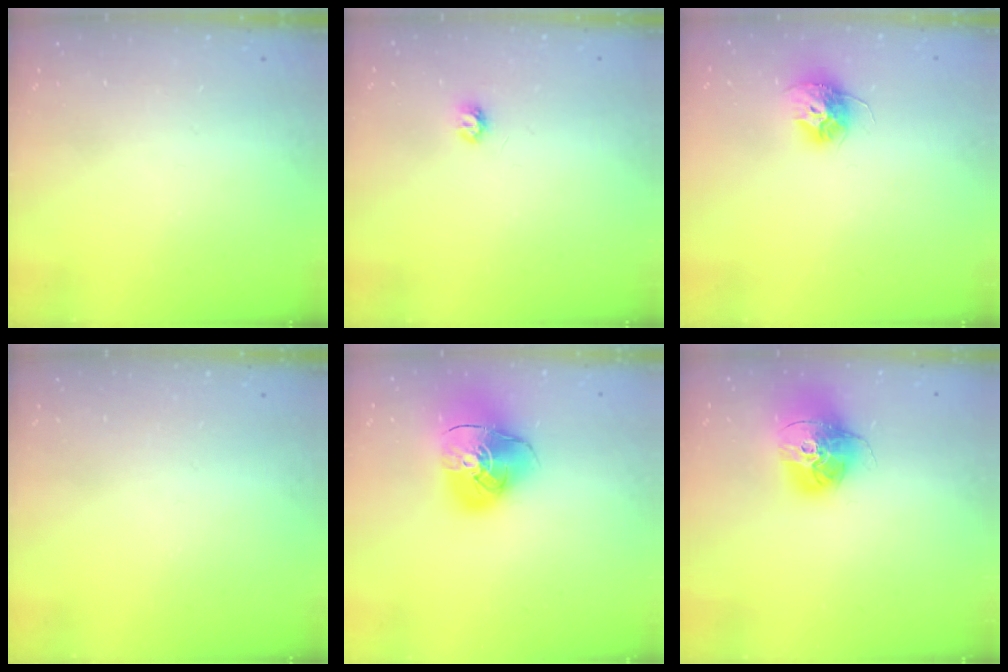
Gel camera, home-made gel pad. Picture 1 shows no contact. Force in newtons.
{"total": 3.4, "press": 3.4, "slide": 0.3}
{"total": 10.3, "press": 10.3, "slide": 0.7}
{"total": 0.0}
{"total": 13.9, "press": 13.8, "slide": 1.7}
{"total": 15.3, "press": 15.2, "slide": 1.8}